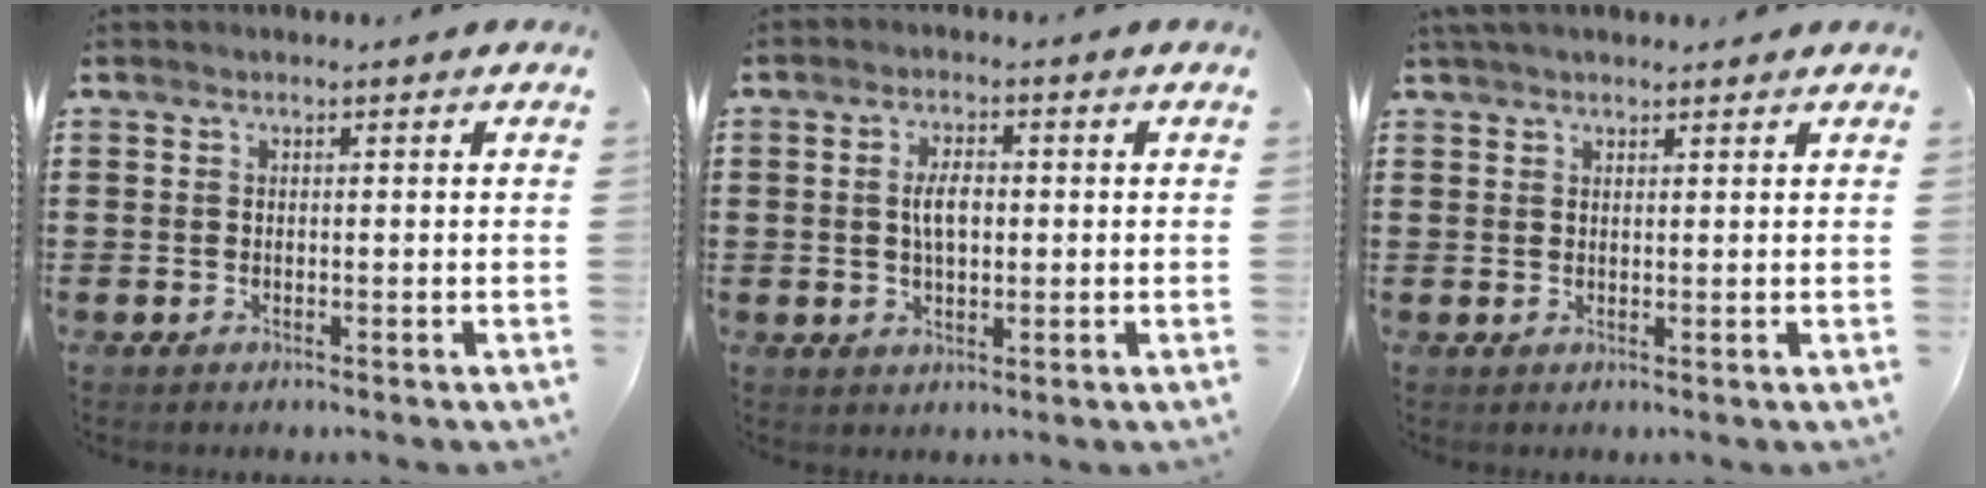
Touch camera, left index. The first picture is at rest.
{"total": 3.8, "force": [0.4, 1.7, 3.4], "torque": [-0.070, 0.007, 0.004]}
{"total": 1.8, "force": [1.6, 0.4, 0.7], "torque": [-0.016, 0.004, 0.031]}